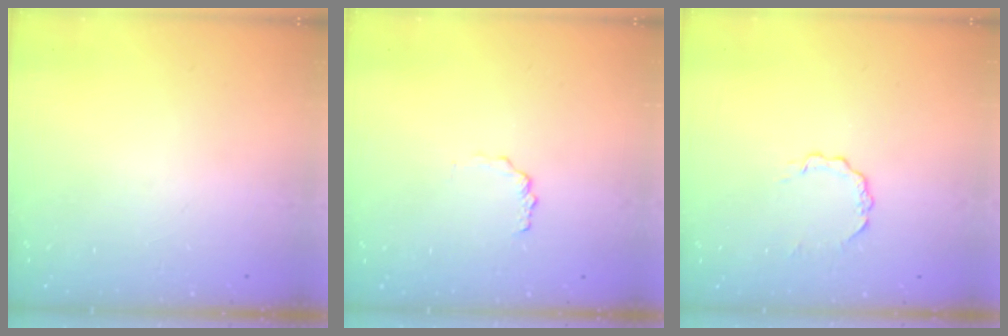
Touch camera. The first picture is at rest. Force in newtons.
{"total": 1.7, "press": 1.6, "slide": 0.2}
{"total": 2.7, "press": 2.7, "slide": 0.3}